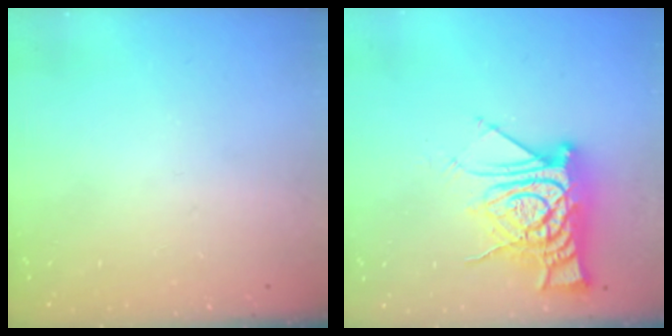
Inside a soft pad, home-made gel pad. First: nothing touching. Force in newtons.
{"total": 15.1, "press": 15.0, "slide": 1.4}